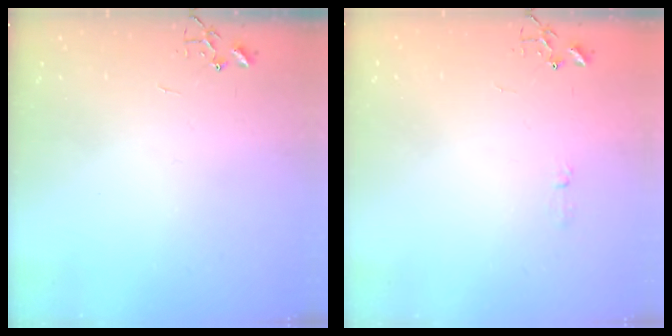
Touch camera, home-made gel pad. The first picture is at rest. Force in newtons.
{"total": 3.3, "press": 3.2, "slide": 0.4}